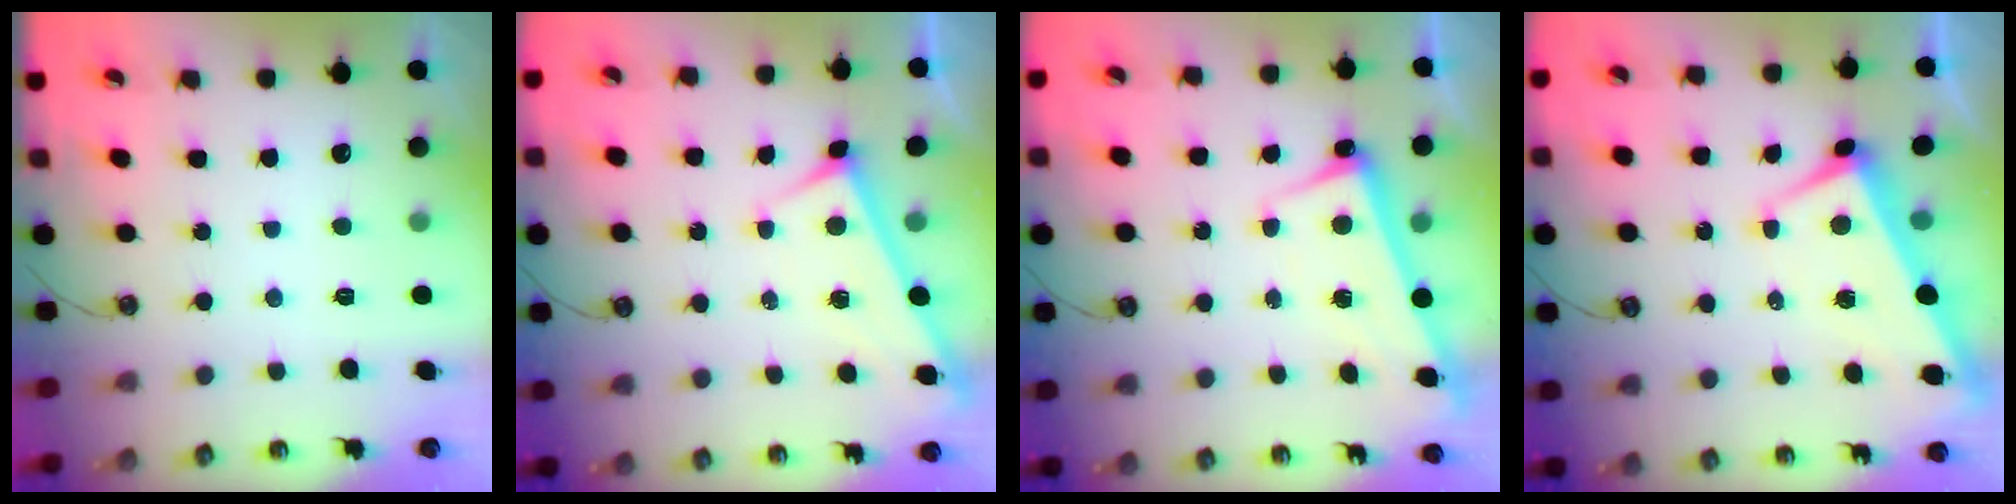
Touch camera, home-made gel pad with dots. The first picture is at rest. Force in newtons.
{"total": 3.1, "press": 3.1, "slide": 0.3}
{"total": 2.6, "press": 2.4, "slide": 0.9}
{"total": 1.6, "press": 1.2, "slide": 0.9}